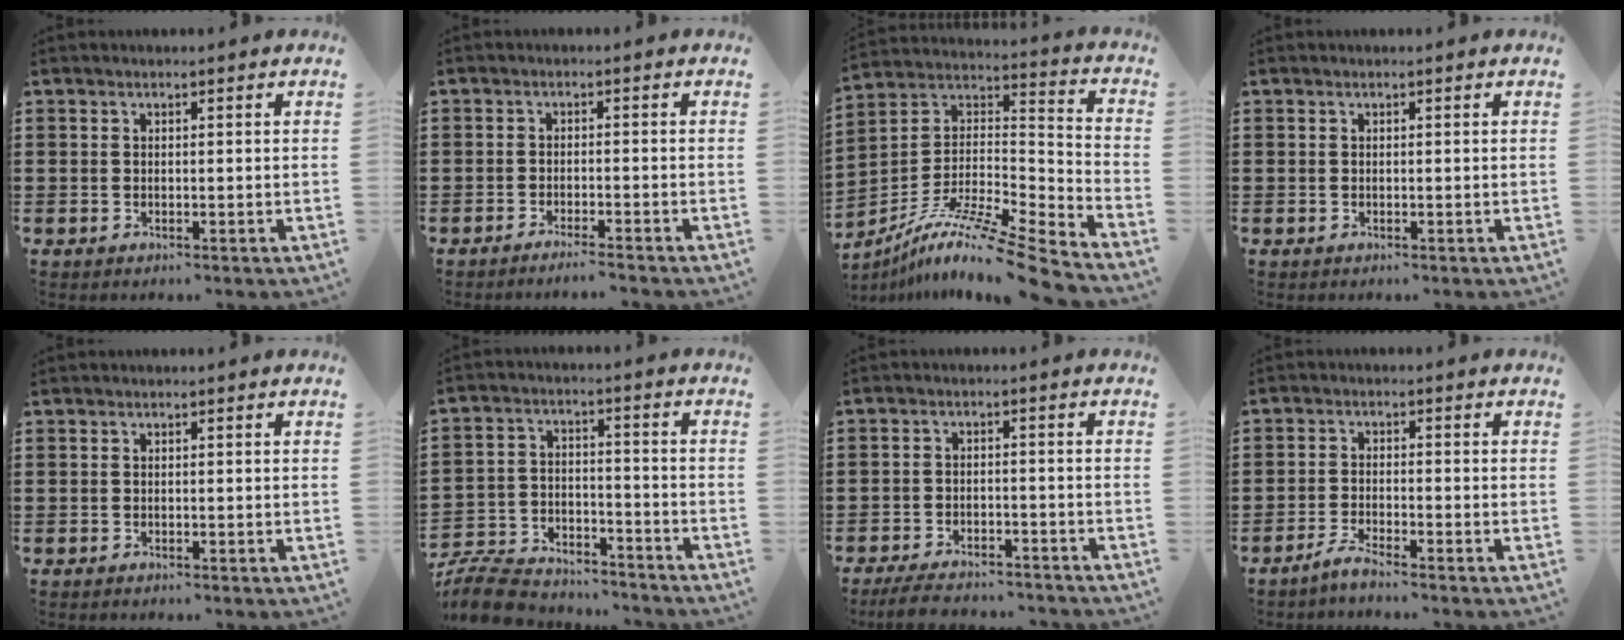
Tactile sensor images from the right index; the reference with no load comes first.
{"total": 2.0, "force": [-1.9, -0.4, 0.5], "torque": [-0.009, 0.001, -0.037]}
{"total": 11.4, "force": [-9.1, 0.1, 6.9], "torque": [-0.114, 0.005, -0.175]}
{"total": 0.0}
{"total": 0.0}
{"total": 8.8, "force": [-8.4, 1.8, 1.7], "torque": [-0.044, 0.021, -0.167]}
{"total": 4.0, "force": [-3.8, 0.5, 1.0], "torque": [-0.022, 0.000, -0.077]}
{"total": 2.4, "force": [-2.2, -0.2, 0.9], "torque": [-0.024, 0.002, -0.045]}